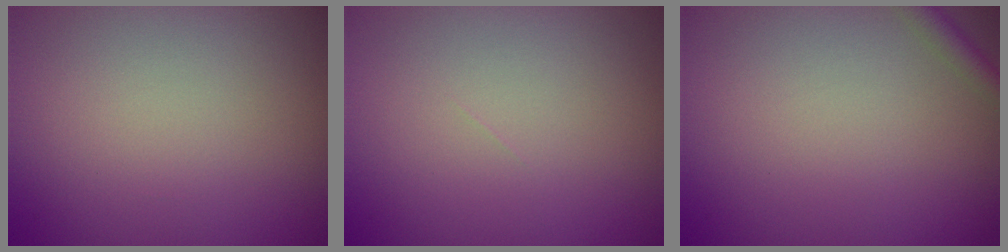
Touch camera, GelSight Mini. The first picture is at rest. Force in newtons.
{"total": 0.0}
{"total": 1.5, "press": 1.5, "slide": 0.0}